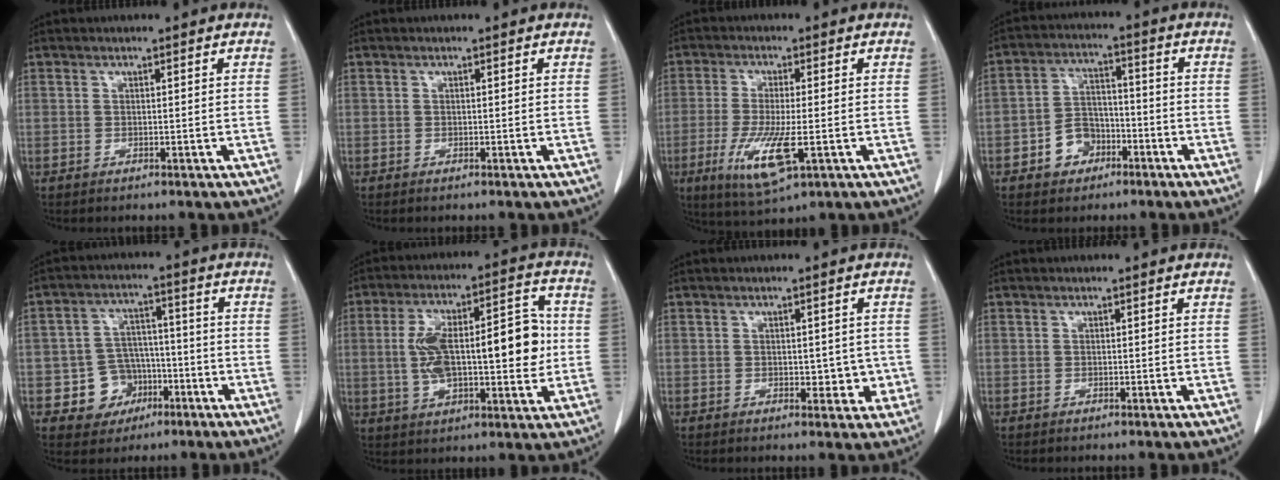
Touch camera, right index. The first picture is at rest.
{"total": 0.0}
{"total": 9.3, "force": [-3.0, 1.7, 8.7], "torque": [-0.170, -0.027, -0.050]}
{"total": 6.4, "force": [-3.1, 4.9, 2.8], "torque": [-0.055, 0.022, -0.048]}
{"total": 7.5, "force": [-2.9, 6.7, 1.6], "torque": [-0.022, 0.018, -0.036]}
{"total": 17.0, "force": [0.5, 5.7, 16.0], "torque": [-0.268, 0.033, 0.015]}
{"total": 3.7, "force": [-0.5, 2.3, 2.9], "torque": [-0.025, 0.003, 0.001]}
{"total": 0.0}